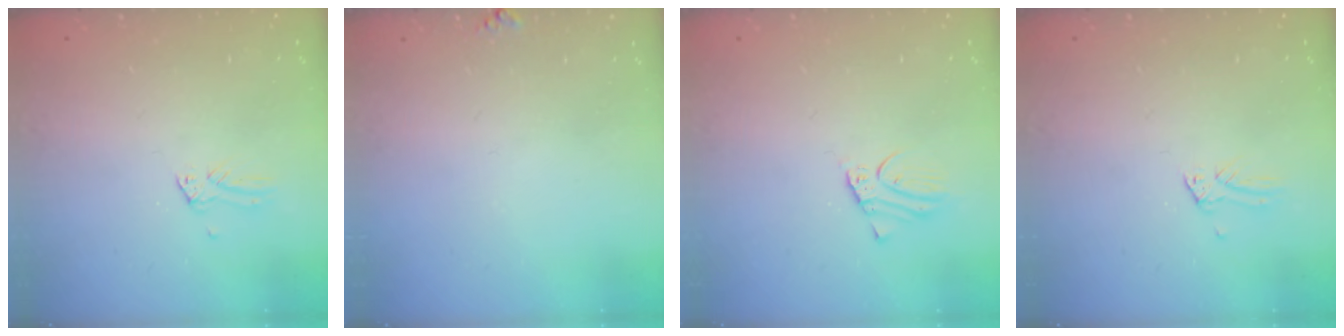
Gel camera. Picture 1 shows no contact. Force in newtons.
{"total": 3.8, "press": 3.8, "slide": 0.4}
{"total": 2.5, "press": 2.5, "slide": 0.2}
{"total": 0.0}